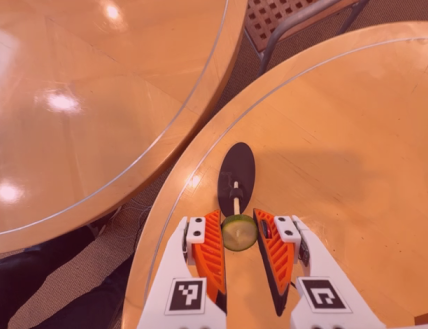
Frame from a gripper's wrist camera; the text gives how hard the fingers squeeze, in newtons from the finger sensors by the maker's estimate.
{"total": 9.9, "left": 10.1, "right": 9.7}